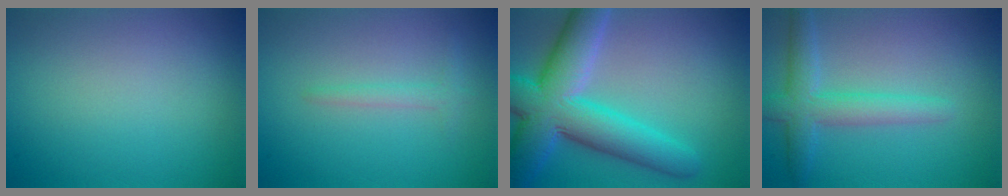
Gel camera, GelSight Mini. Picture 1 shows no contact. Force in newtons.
{"total": 1.3, "press": 1.3, "slide": 0.1}
{"total": 10.1, "press": 10.0, "slide": 0.6}
{"total": 3.9, "press": 3.9, "slide": 0.2}